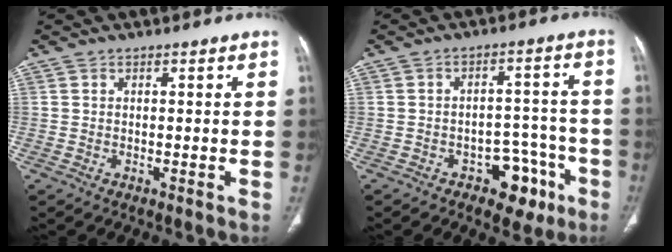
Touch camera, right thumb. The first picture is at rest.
{"total": 8.6, "force": [-4.7, 5.4, 4.7], "torque": [-0.021, 0.047, -0.059]}